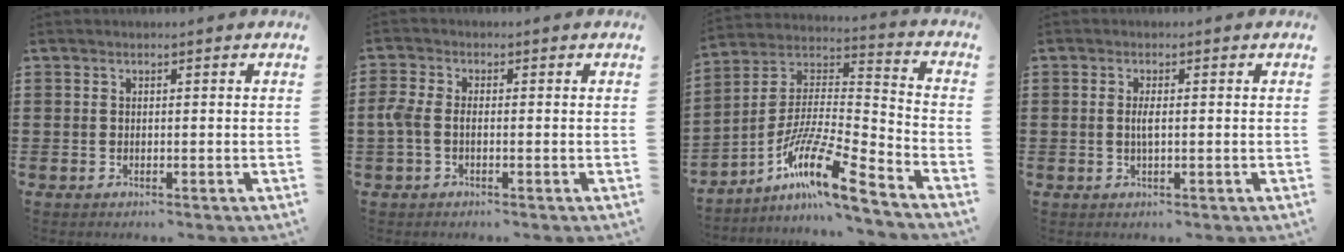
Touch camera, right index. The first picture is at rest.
{"total": 2.7, "force": [-0.8, 1.3, 2.2], "torque": [-0.070, -0.008, -0.024]}
{"total": 13.7, "force": [-9.4, 1.6, 9.8], "torque": [-0.194, -0.002, -0.182]}
{"total": 1.9, "force": [0.0, 0.4, 1.8], "torque": [-0.034, -0.002, -0.001]}